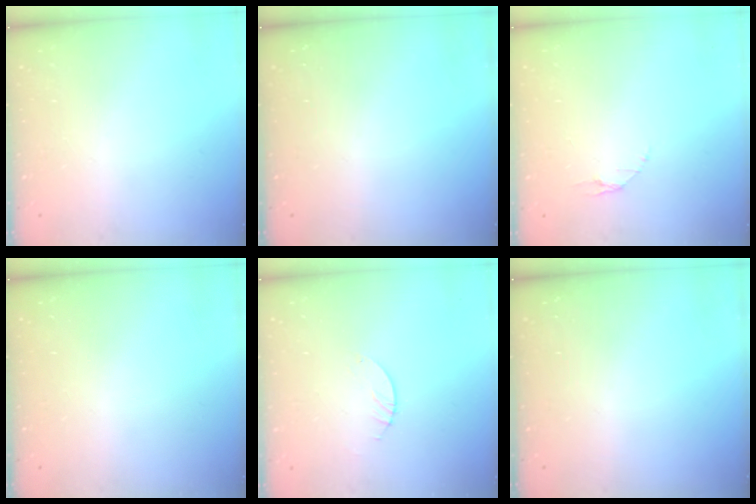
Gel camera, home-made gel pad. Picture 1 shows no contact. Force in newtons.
{"total": 0.0}
{"total": 3.5, "press": 3.4, "slide": 0.4}
{"total": 0.0}
{"total": 0.9, "press": 0.8, "slide": 0.2}
{"total": 0.0}